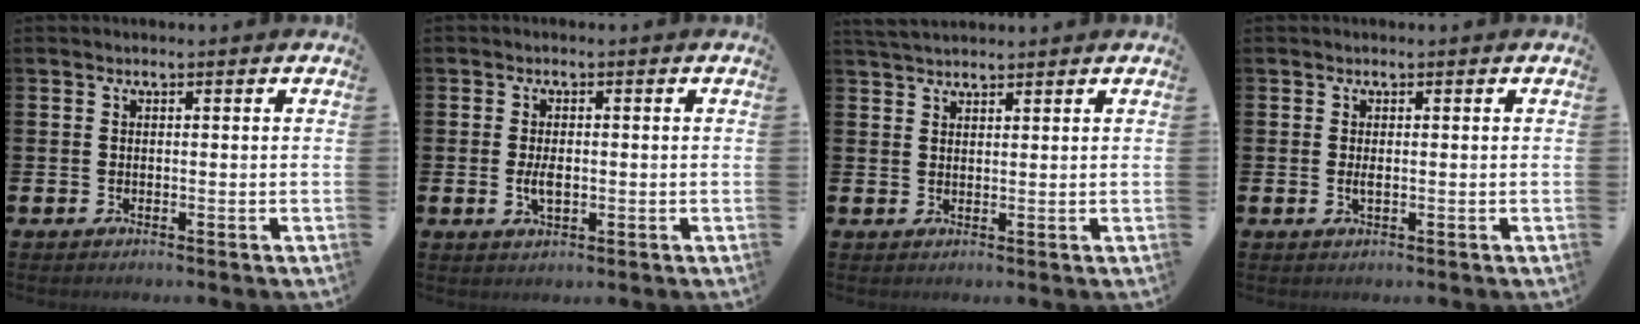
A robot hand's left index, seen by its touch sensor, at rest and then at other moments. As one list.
[{"total": 3.0, "force": [-0.3, 1.4, 2.6], "torque": [-0.040, -0.002, -0.007]}, {"total": 2.7, "force": [2.6, 0.5, 0.5], "torque": [-0.013, -0.006, 0.049]}, {"total": 0.9, "force": [0.0, 0.3, 0.9], "torque": [-0.015, 0.001, -0.001]}]